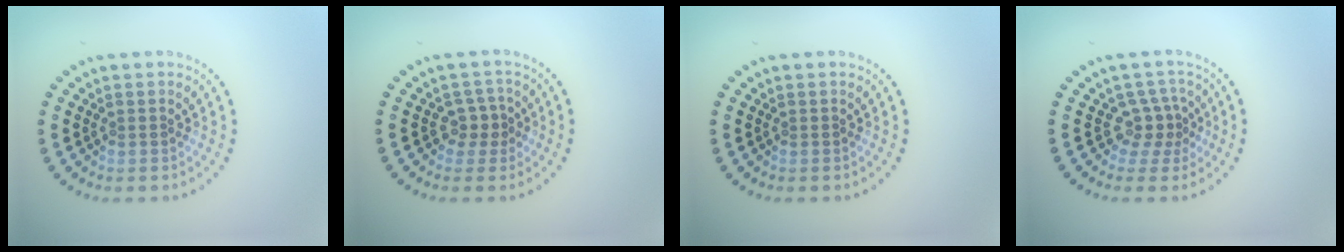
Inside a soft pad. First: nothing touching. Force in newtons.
{"total": 1.8, "press": 1.5, "slide": 1.0}
{"total": 0.0}
{"total": 2.5, "press": 1.6, "slide": 2.0}